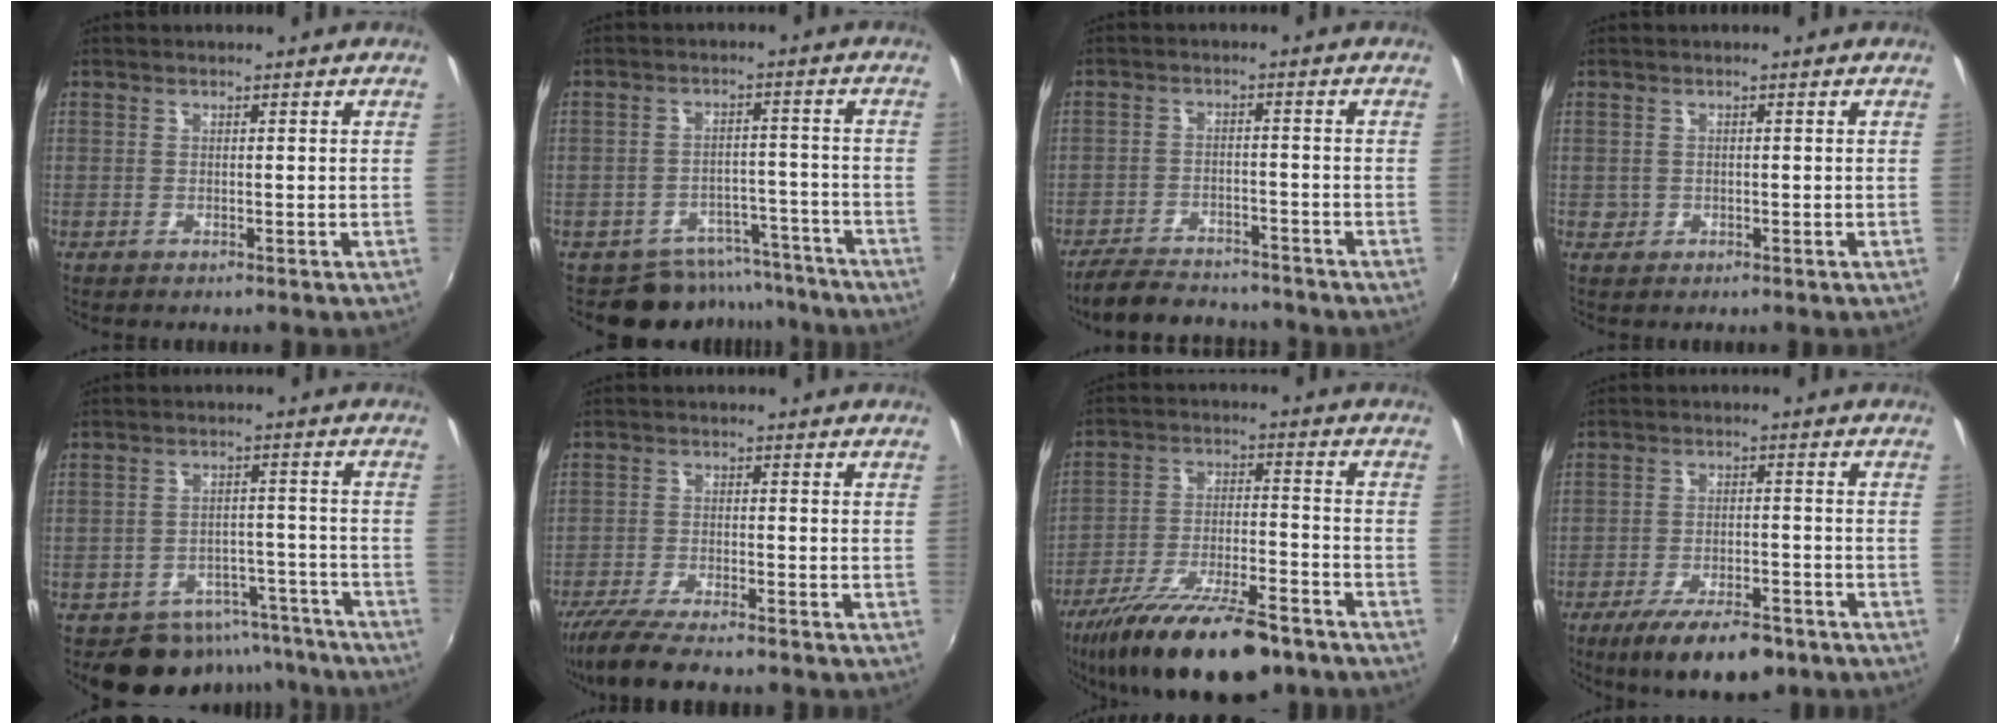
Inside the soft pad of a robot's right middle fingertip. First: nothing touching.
{"total": 10.1, "force": [-8.8, 4.9, 0.9], "torque": [-0.015, 0.032, -0.110]}
{"total": 11.1, "force": [-10.0, 3.2, 3.8], "torque": [-0.102, -0.009, -0.154]}
{"total": 1.5, "force": [-0.3, 1.5, 0.3], "torque": [-0.003, -0.003, -0.004]}
{"total": 11.5, "force": [-9.5, 6.1, 1.9], "torque": [-0.033, 0.030, -0.114]}
{"total": 9.2, "force": [-7.9, 1.3, 4.6], "torque": [-0.114, -0.031, -0.140]}
{"total": 21.0, "force": [-15.5, 6.2, 12.7], "torque": [-0.240, -0.044, -0.248]}
{"total": 12.2, "force": [-8.8, 4.1, 7.5], "torque": [-0.154, -0.023, -0.137]}